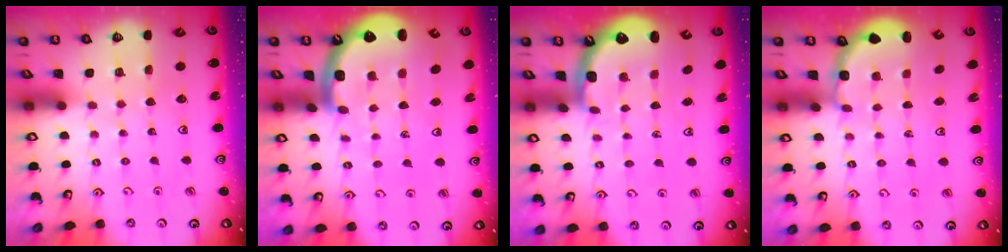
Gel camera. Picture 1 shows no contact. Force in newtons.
{"total": 7.2, "press": 6.9, "slide": 1.9}
{"total": 1.9, "press": 1.7, "slide": 0.6}
{"total": 3.0, "press": 2.4, "slide": 1.8}